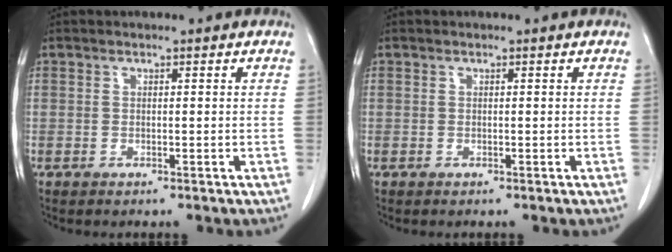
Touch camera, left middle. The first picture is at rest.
{"total": 0.0}